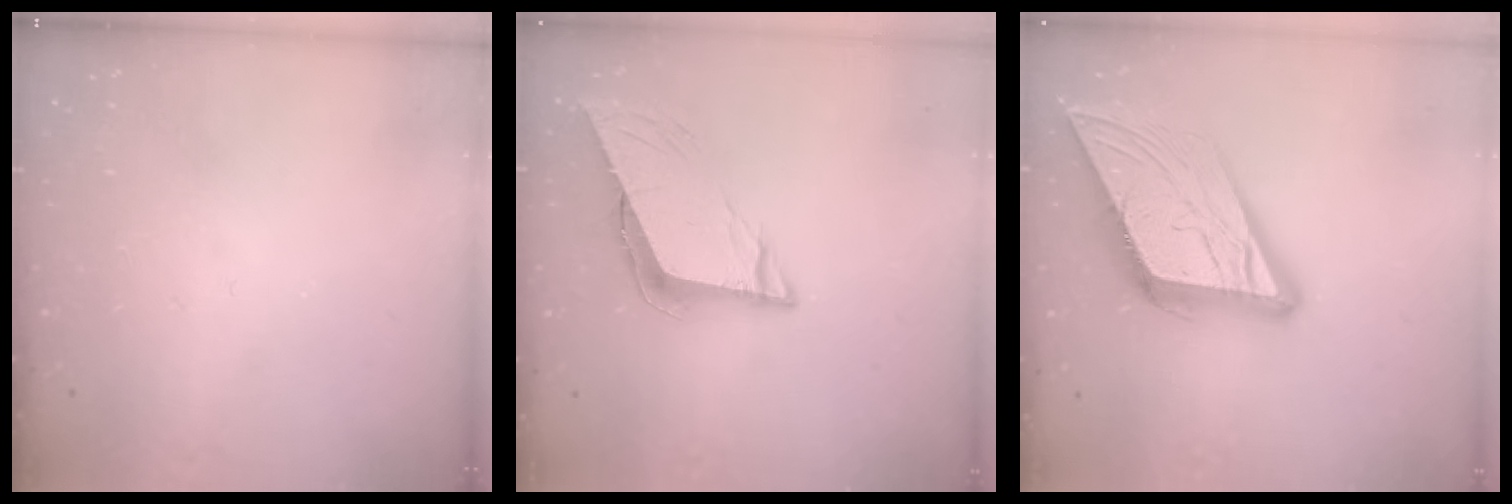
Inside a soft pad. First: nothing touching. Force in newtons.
{"total": 8.4, "press": 8.4, "slide": 0.8}
{"total": 18.7, "press": 18.6, "slide": 2.1}